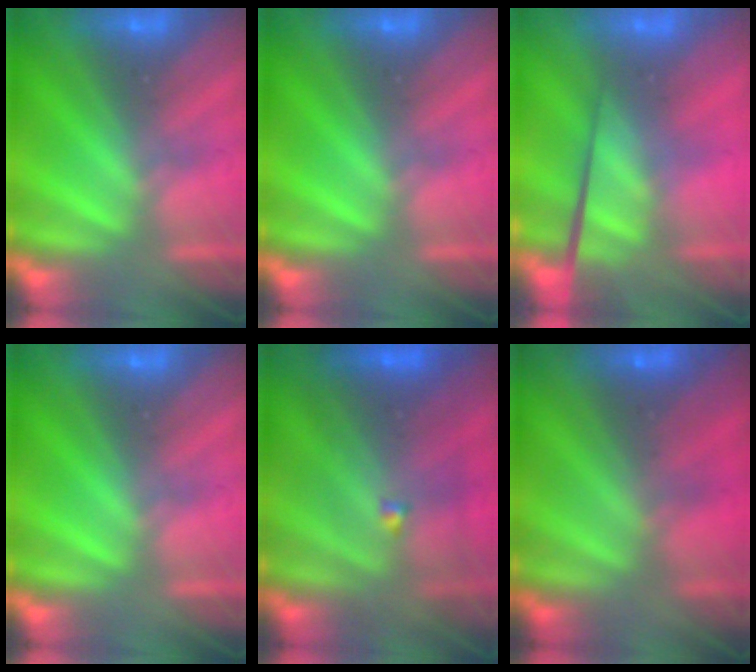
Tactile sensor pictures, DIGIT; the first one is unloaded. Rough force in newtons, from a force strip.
{"total": 0.0}
{"total": 3.8}
{"total": 0.0}
{"total": 4.5}
{"total": 2.9}